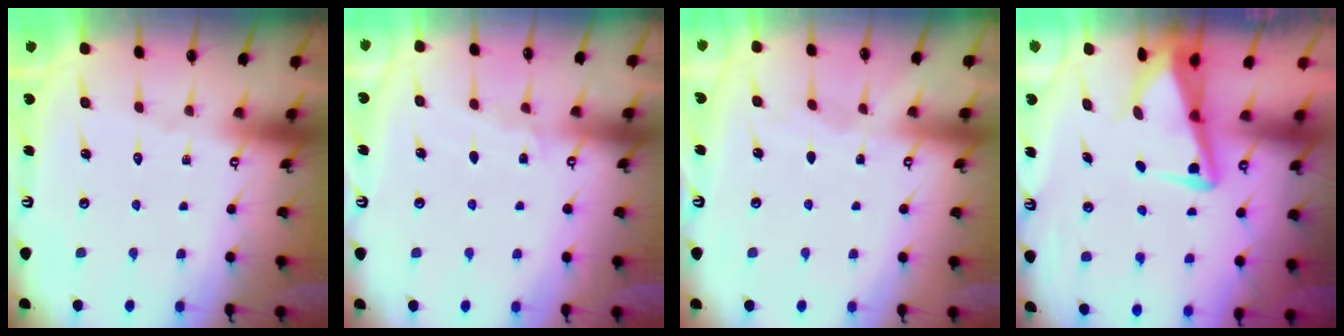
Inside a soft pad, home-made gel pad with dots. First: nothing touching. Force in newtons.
{"total": 4.3, "press": 4.2, "slide": 0.5}
{"total": 2.9, "press": 2.9, "slide": 0.4}
{"total": 5.2, "press": 4.8, "slide": 2.0}